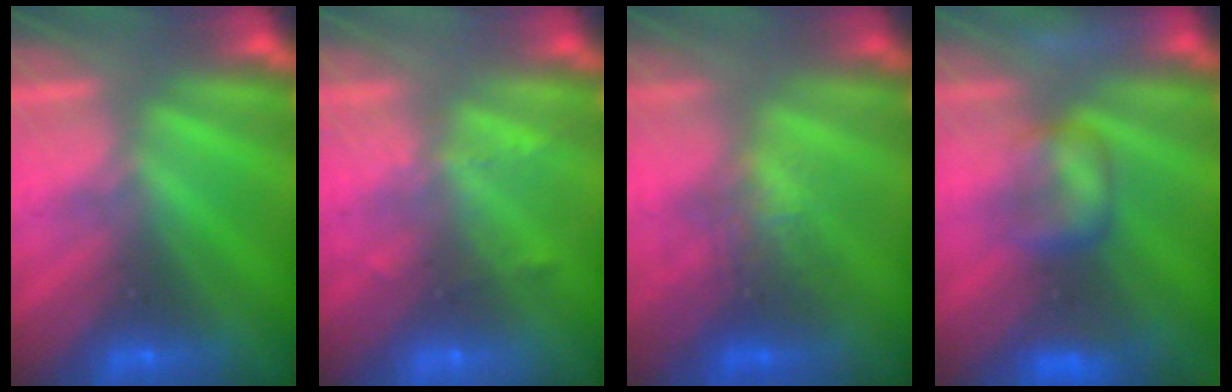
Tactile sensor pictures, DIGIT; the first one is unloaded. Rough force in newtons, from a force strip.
{"total": 2.3}
{"total": 2.6}
{"total": 9.3}